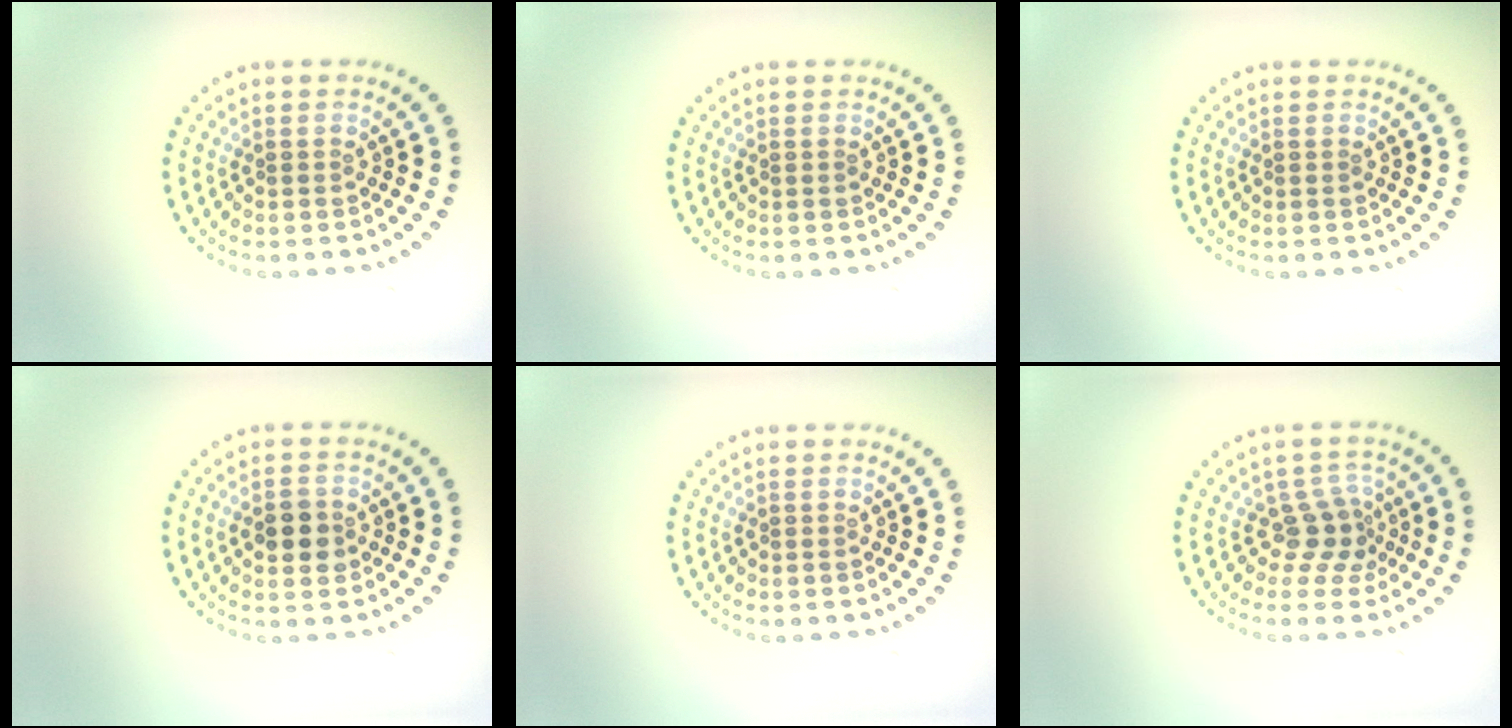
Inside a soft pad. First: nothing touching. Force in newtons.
{"total": 0.0}
{"total": 0.0}
{"total": 2.8, "press": 2.8, "slide": 0.1}
{"total": 0.0}
{"total": 2.6, "press": 1.9, "slide": 1.8}